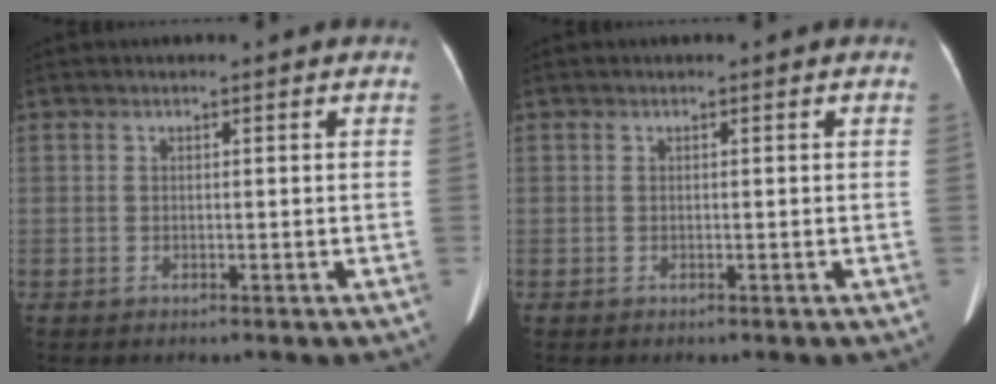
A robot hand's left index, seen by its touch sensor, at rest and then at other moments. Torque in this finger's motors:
{"motor_torque": [0.21, 0.18, 0.00, 0.00]}